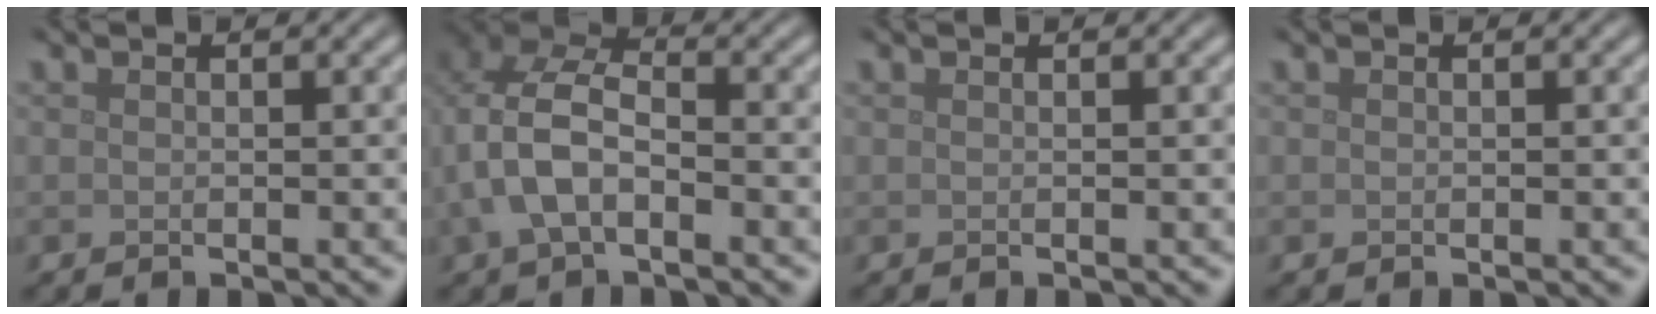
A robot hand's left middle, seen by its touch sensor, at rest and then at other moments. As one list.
[{"total": 6.2, "force": [-1.2, 3.9, 4.6], "torque": [-0.105, 0.011, -0.031]}, {"total": 0.0}, {"total": 0.0}]